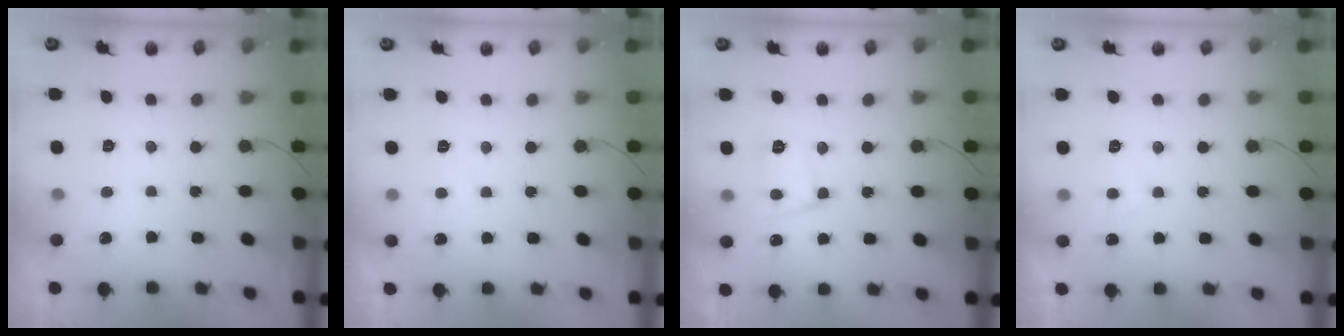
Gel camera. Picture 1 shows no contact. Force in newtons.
{"total": 2.1, "press": 2.1, "slide": 0.2}
{"total": 10.4, "press": 10.4, "slide": 0.9}
{"total": 2.8, "press": 2.7, "slide": 0.6}